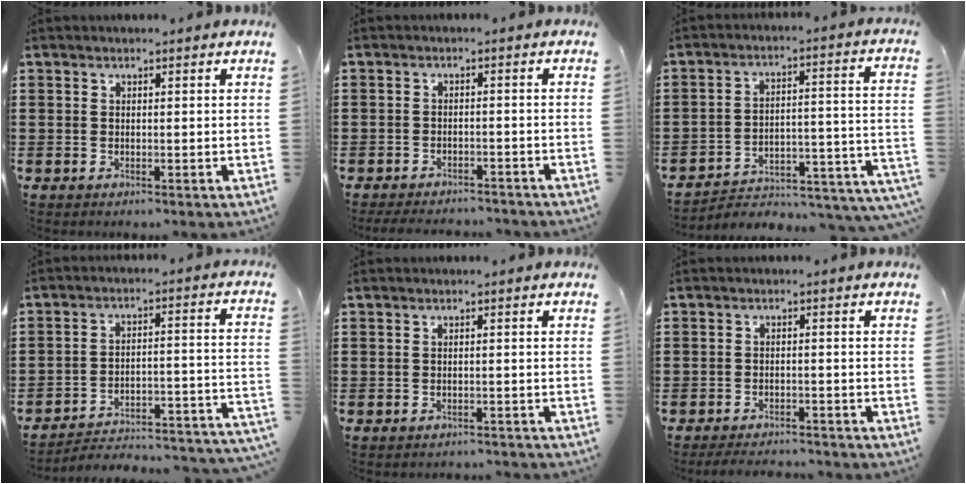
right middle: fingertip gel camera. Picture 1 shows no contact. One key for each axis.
{"total": 2.8, "fx": -2.8, "fy": 0.3, "fz": -0.1, "tx": -0.003, "ty": -0.003, "tz": -0.060}
{"total": 2.7, "fx": -2.3, "fy": 0.9, "fz": 0.9, "tx": -0.024, "ty": -0.015, "tz": -0.057}
{"total": 2.5, "fx": -2.2, "fy": 0.3, "fz": 1.1, "tx": -0.029, "ty": -0.022, "tz": -0.055}
{"total": 0.9, "fx": -0.9, "fy": -0.1, "fz": 0.0, "tx": -0.005, "ty": -0.003, "tz": -0.018}
{"total": 2.9, "fx": -2.8, "fy": 0.3, "fz": 0.0, "tx": -0.006, "ty": -0.002, "tz": -0.060}